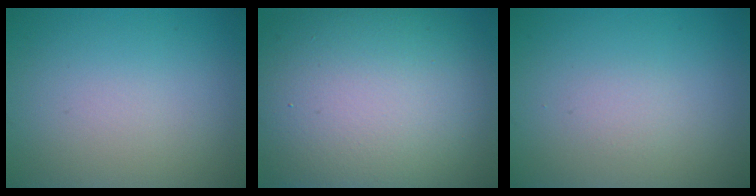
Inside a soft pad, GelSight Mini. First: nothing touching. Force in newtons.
{"total": 16.3, "press": 16.3, "slide": 0.9}
{"total": 0.7, "press": 0.7, "slide": 0.0}